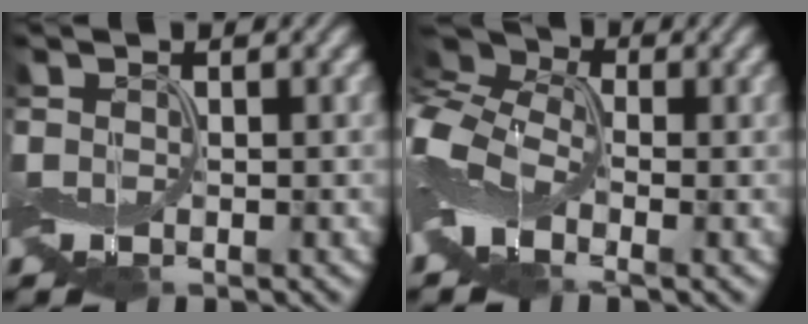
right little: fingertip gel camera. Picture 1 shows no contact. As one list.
[{"total": 7.0, "force": [-1.5, 4.7, 5.0], "torque": [-0.124, 0.013, -0.043]}]